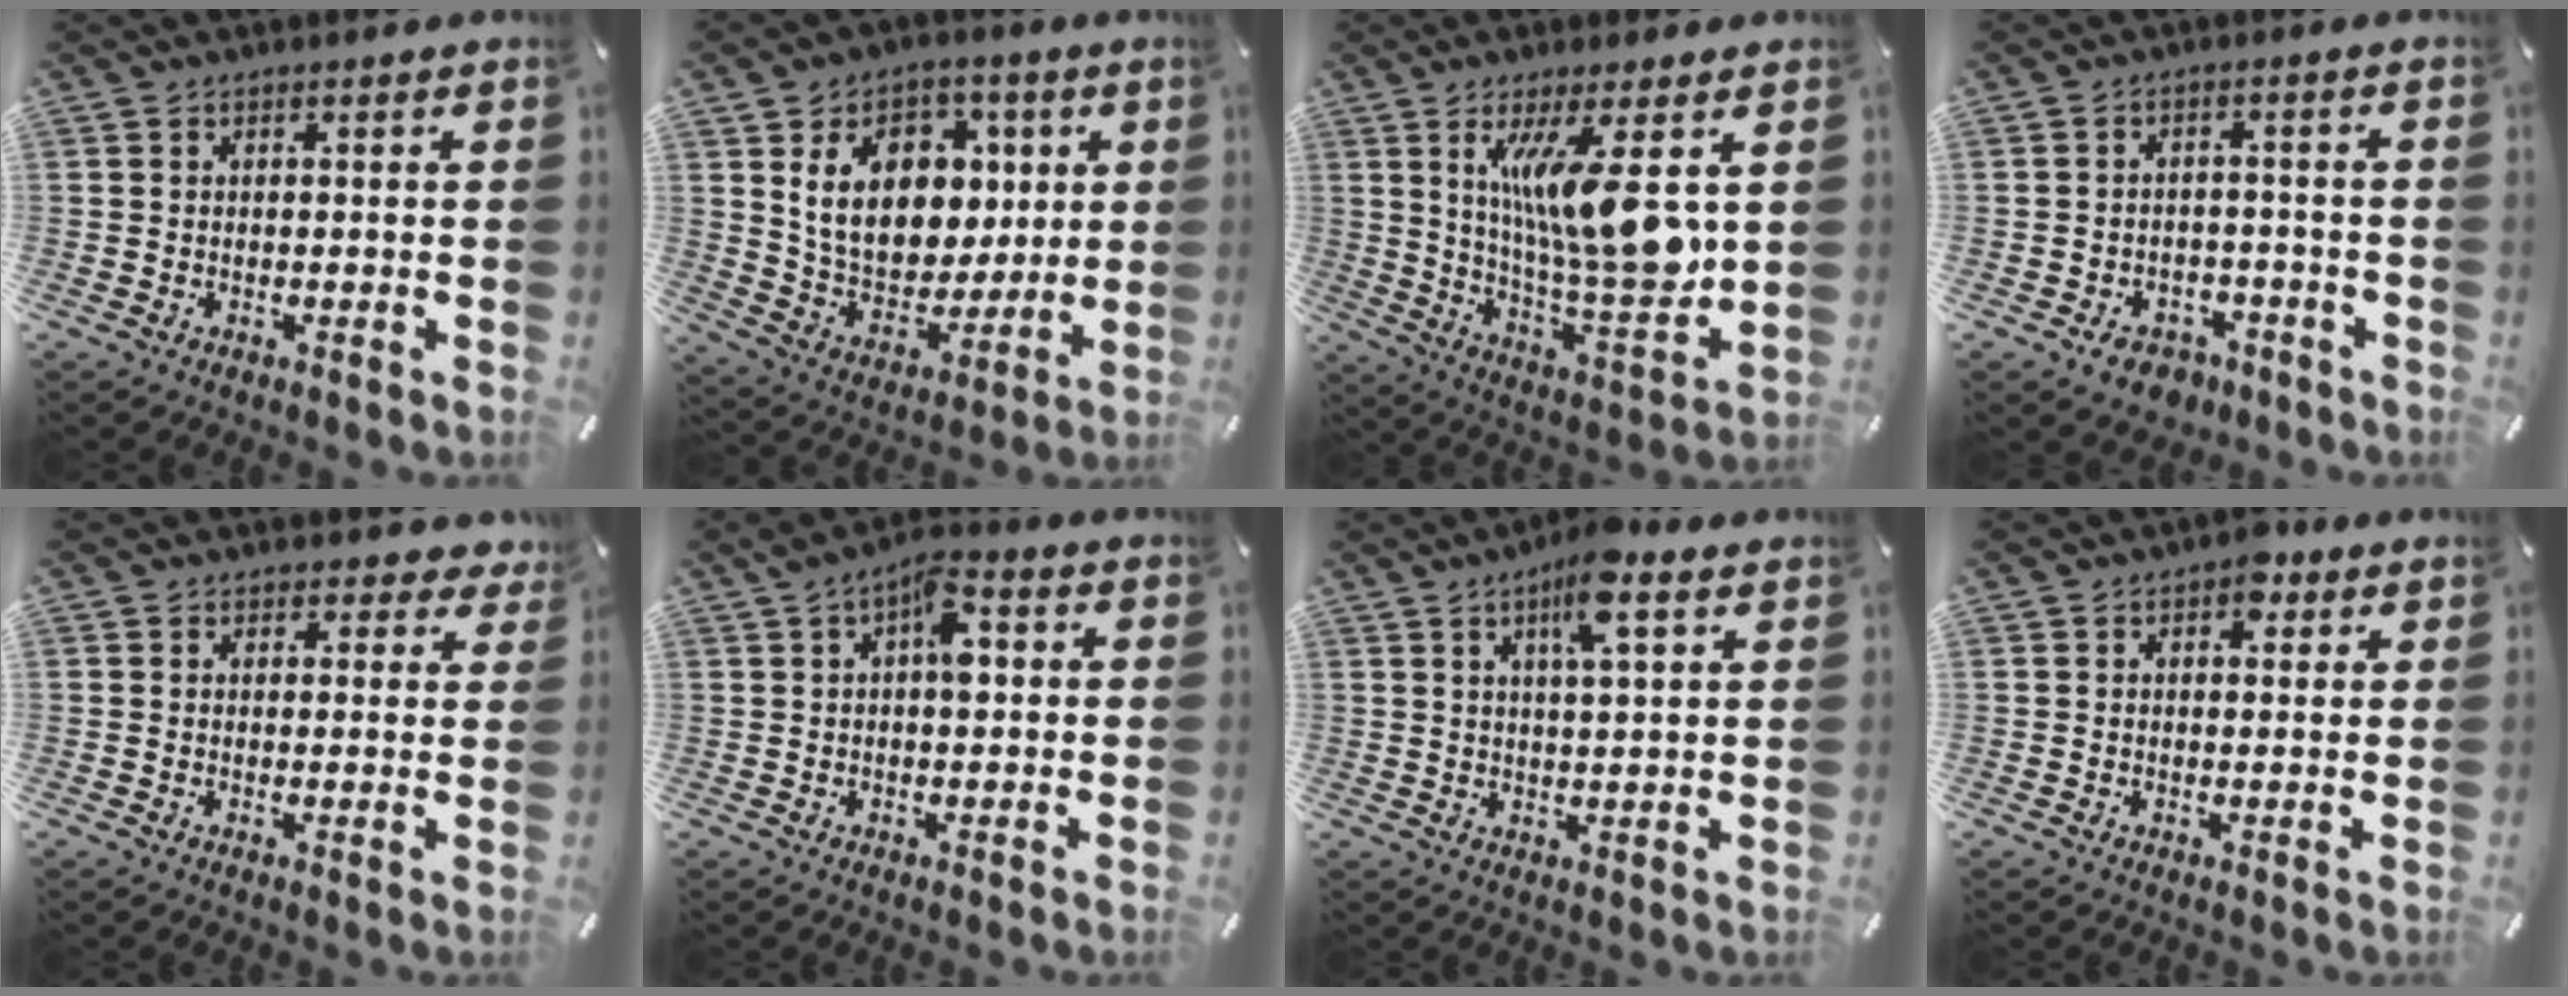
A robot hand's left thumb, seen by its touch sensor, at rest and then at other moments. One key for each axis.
{"total": 16.4, "fx": 5.0, "fy": 12.8, "fz": 8.9, "tx": -0.145, "ty": -0.009, "tz": 0.099}
{"total": 16.9, "fx": 6.1, "fy": 3.4, "fz": 15.4, "tx": -0.275, "ty": -0.041, "tz": 0.089}
{"total": 5.4, "fx": -3.4, "fy": 3.7, "fz": 2.0, "tx": -0.039, "ty": 0.017, "tz": -0.061}
{"total": 3.0, "fx": 1.9, "fy": 2.1, "fz": 0.8, "tx": 0.002, "ty": -0.009, "tz": 0.030}
{"total": 7.1, "fx": 1.5, "fy": 3.8, "fz": 5.9, "tx": -0.076, "ty": 0.001, "tz": 0.017}
{"total": 9.4, "fx": 5.5, "fy": 2.1, "fz": 7.3, "tx": -0.120, "ty": -0.010, "tz": 0.090}
{"total": 4.4, "fx": 2.2, "fy": 2.7, "fz": 2.7, "tx": -0.020, "ty": -0.007, "tz": 0.028}